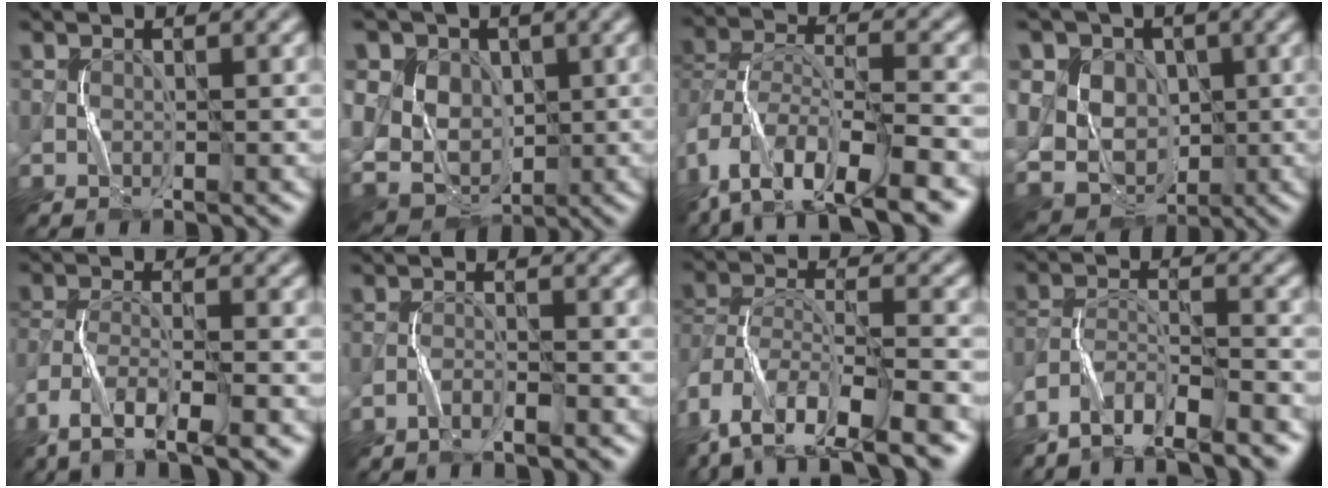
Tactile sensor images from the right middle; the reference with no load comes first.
{"total": 10.8, "force": [2.0, 9.2, 5.3], "torque": [-0.101, 0.036, 0.007]}
{"total": 13.7, "force": [-10.2, 5.4, 7.4], "torque": [-0.147, 0.005, -0.155]}
{"total": 11.9, "force": [1.4, 10.4, 5.6], "torque": [-0.115, 0.040, -0.002]}
{"total": 6.1, "force": [-4.6, 1.1, 3.8], "torque": [-0.075, -0.006, -0.083]}
{"total": 1.5, "force": [-1.3, -0.1, 0.7], "torque": [-0.013, 0.006, -0.023]}
{"total": 14.3, "force": [-11.4, 5.4, 6.7], "torque": [-0.130, 0.005, -0.161]}
{"total": 6.0, "force": [-5.4, 0.8, 2.5], "torque": [-0.047, -0.004, -0.098]}